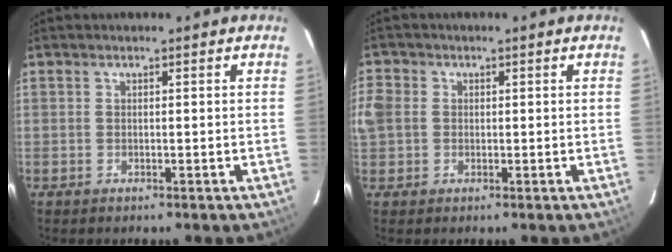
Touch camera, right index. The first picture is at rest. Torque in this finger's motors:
{"motor_torque": [0.39, -0.18, 0.13, 0.02]}